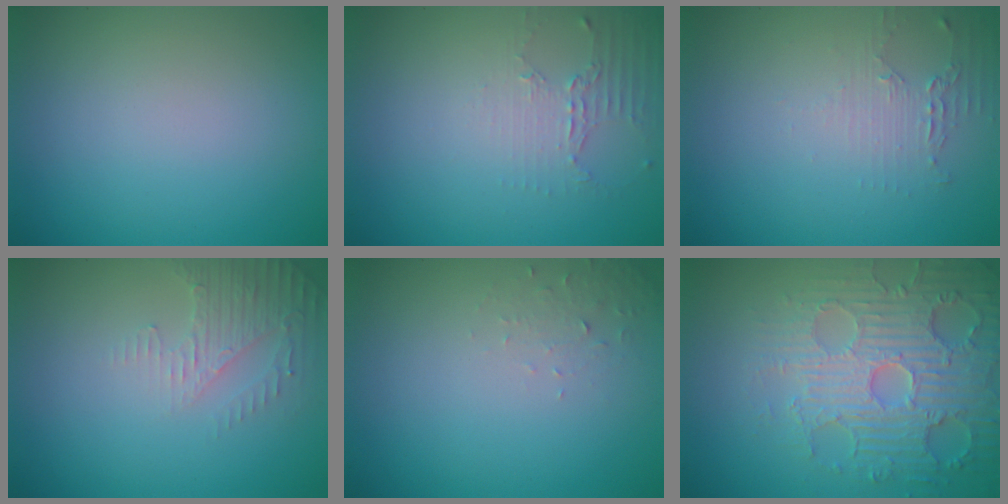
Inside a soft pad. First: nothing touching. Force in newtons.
{"total": 2.0, "press": 1.5, "slide": 1.4}
{"total": 1.5, "press": 1.5, "slide": 0.4}
{"total": 2.6, "press": 2.5, "slide": 0.7}
{"total": 1.2, "press": 1.2, "slide": 0.1}
{"total": 6.2, "press": 5.5, "slide": 2.8}